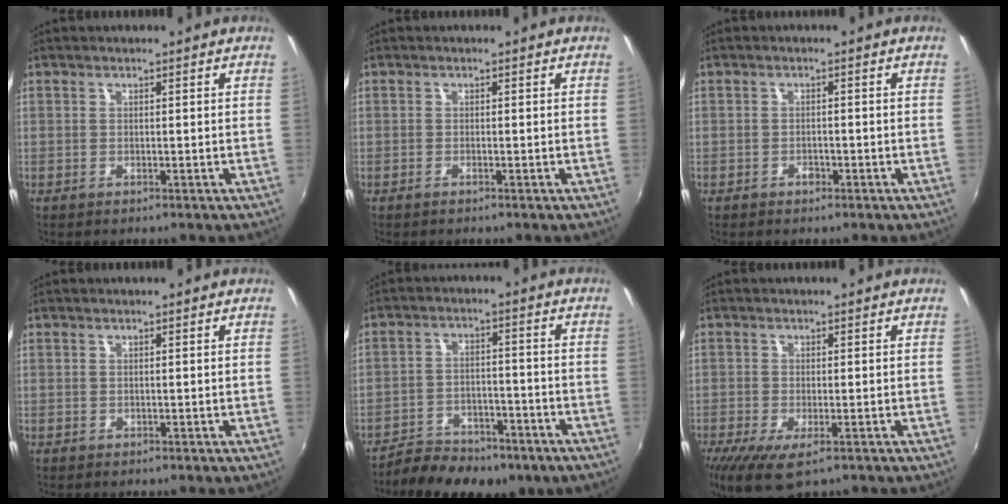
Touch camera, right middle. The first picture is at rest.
{"total": 0.8, "force": [-0.5, -0.2, 0.5], "torque": [-0.007, 0.000, -0.012]}
{"total": 1.4, "force": [-0.9, 0.8, 0.5], "torque": [-0.011, 0.001, -0.015]}
{"total": 0.0}
{"total": 13.9, "force": [-10.4, 6.1, 6.8], "torque": [-0.150, -0.015, -0.153]}
{"total": 6.8, "force": [-3.9, 2.3, 5.0], "torque": [-0.109, -0.032, -0.064]}